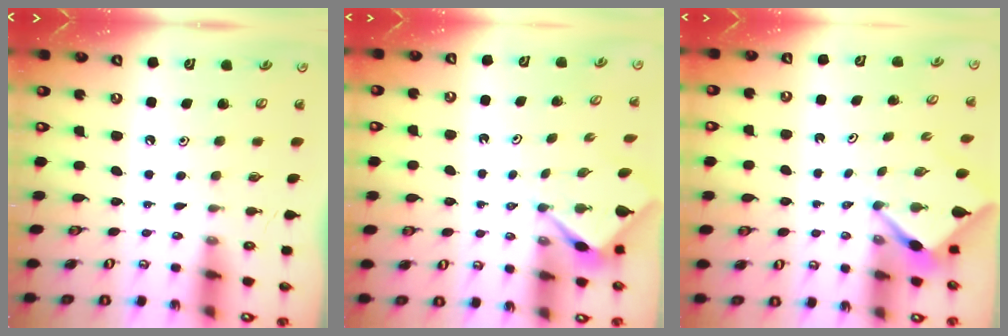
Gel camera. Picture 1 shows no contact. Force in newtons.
{"total": 3.3, "press": 3.3, "slide": 0.3}
{"total": 2.8, "press": 2.8, "slide": 0.2}